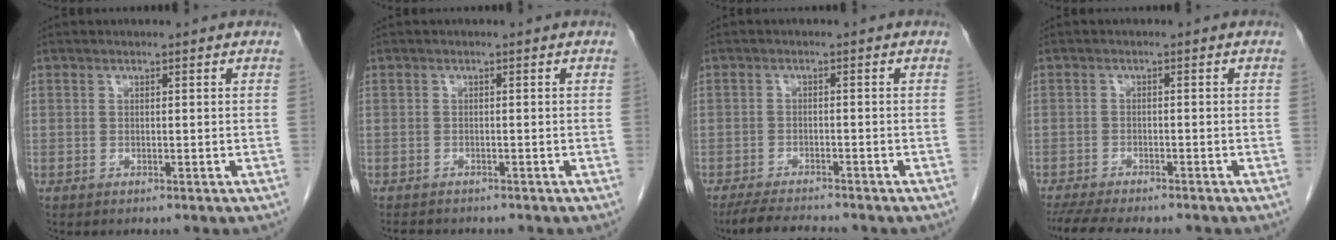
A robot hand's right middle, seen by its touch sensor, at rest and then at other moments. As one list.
[{"total": 3.3, "force": [-3.0, 1.1, 1.1], "torque": [-0.019, -0.006, -0.039]}, {"total": 5.2, "force": [-4.8, 0.4, 1.9], "torque": [-0.034, -0.018, -0.082]}, {"total": 9.8, "force": [-8.4, 1.8, 4.6], "torque": [-0.067, -0.011, -0.126]}]